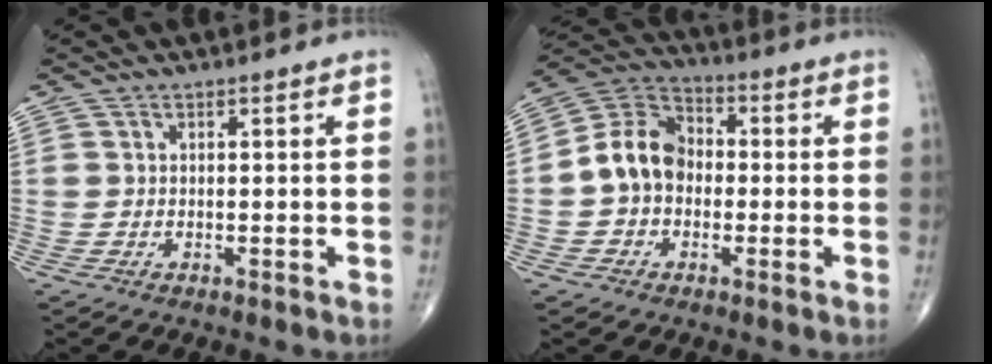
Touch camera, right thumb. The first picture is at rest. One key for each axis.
{"total": 10.4, "fx": -1.0, "fy": 8.1, "fz": 6.4, "tx": -0.100, "ty": 0.037, "tz": -0.034}